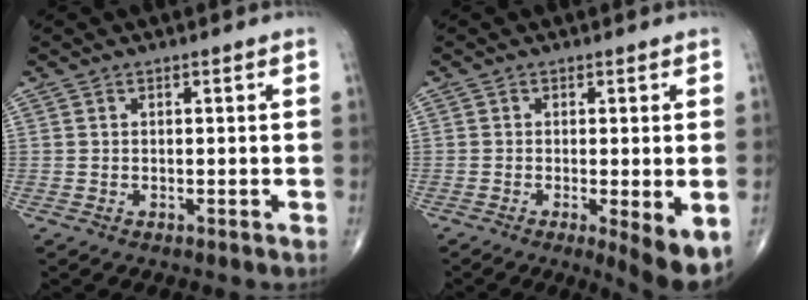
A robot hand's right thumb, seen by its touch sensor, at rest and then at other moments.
{"total": 6.8, "force": [-2.1, 1.3, 6.3], "torque": [-0.094, -0.020, -0.034]}